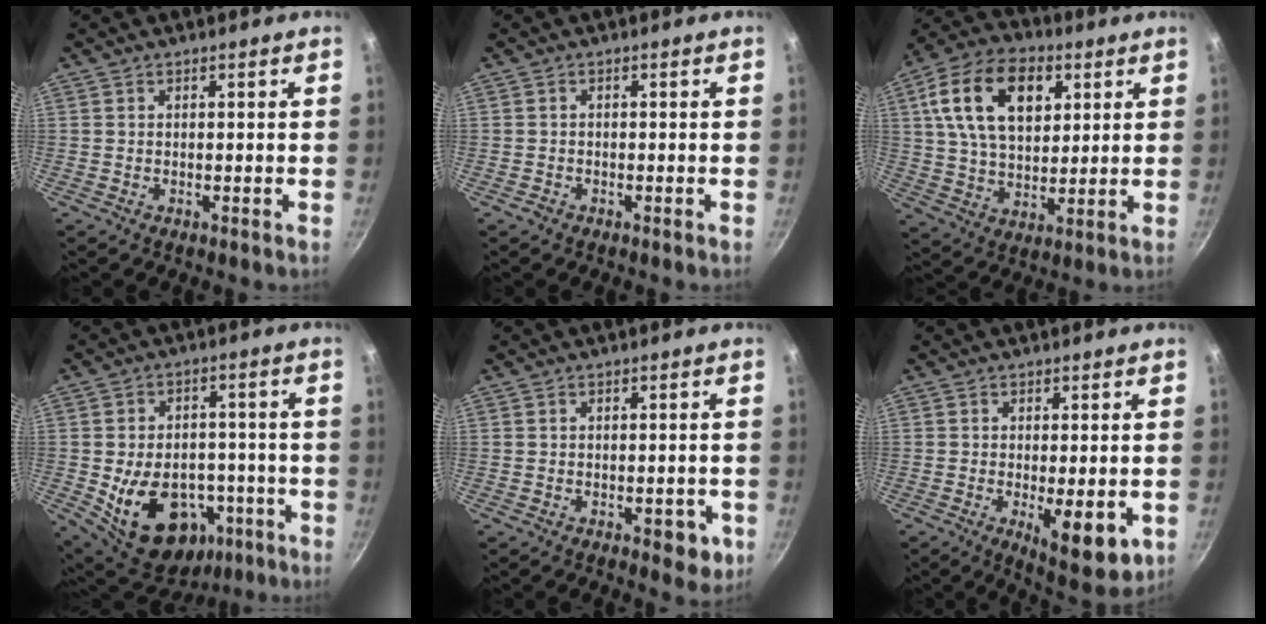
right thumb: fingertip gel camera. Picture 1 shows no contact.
{"total": 0.9, "force": [-0.6, 0.7, 0.2], "torque": [-0.003, 0.002, -0.014]}
{"total": 18.8, "force": [6.2, 11.7, 13.4], "torque": [-0.220, -0.003, 0.107]}
{"total": 18.3, "force": [-6.2, 12.4, 11.9], "torque": [-0.177, 0.023, -0.073]}
{"total": 4.2, "force": [-1.9, 2.4, 3.0], "torque": [-0.014, 0.010, -0.021]}
{"total": 10.2, "force": [-2.9, 3.7, 9.1], "torque": [-0.121, -0.017, -0.035]}